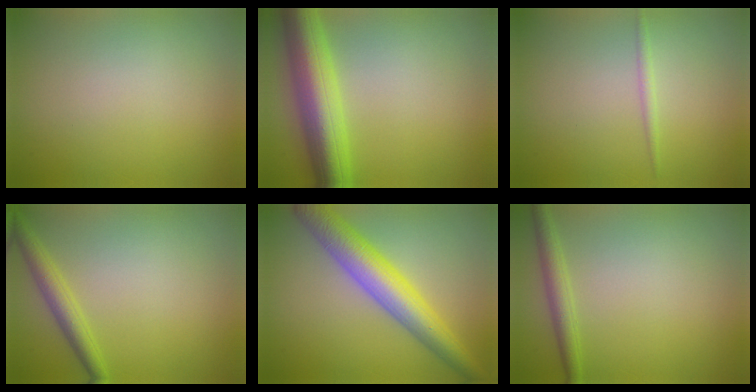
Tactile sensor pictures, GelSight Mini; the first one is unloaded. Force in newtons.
{"total": 8.2, "press": 8.1, "slide": 0.4}
{"total": 0.9, "press": 0.9, "slide": 0.1}
{"total": 2.6, "press": 2.6, "slide": 0.1}
{"total": 6.9, "press": 6.9, "slide": 0.2}
{"total": 2.2, "press": 2.2, "slide": 0.1}